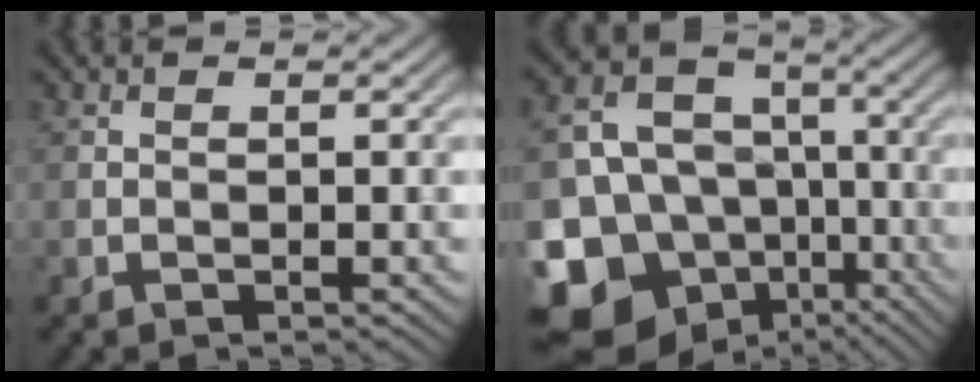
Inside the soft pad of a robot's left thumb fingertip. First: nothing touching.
{"total": 18.5, "force": [-8.3, 14.7, 7.7], "torque": [-0.205, -0.043, -0.116]}